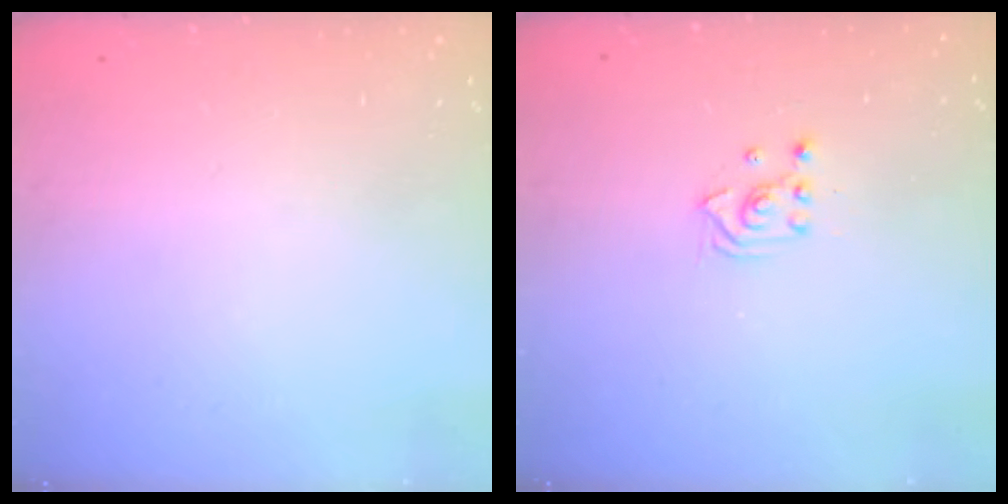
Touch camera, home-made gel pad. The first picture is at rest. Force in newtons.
{"total": 2.5, "press": 2.5, "slide": 0.3}